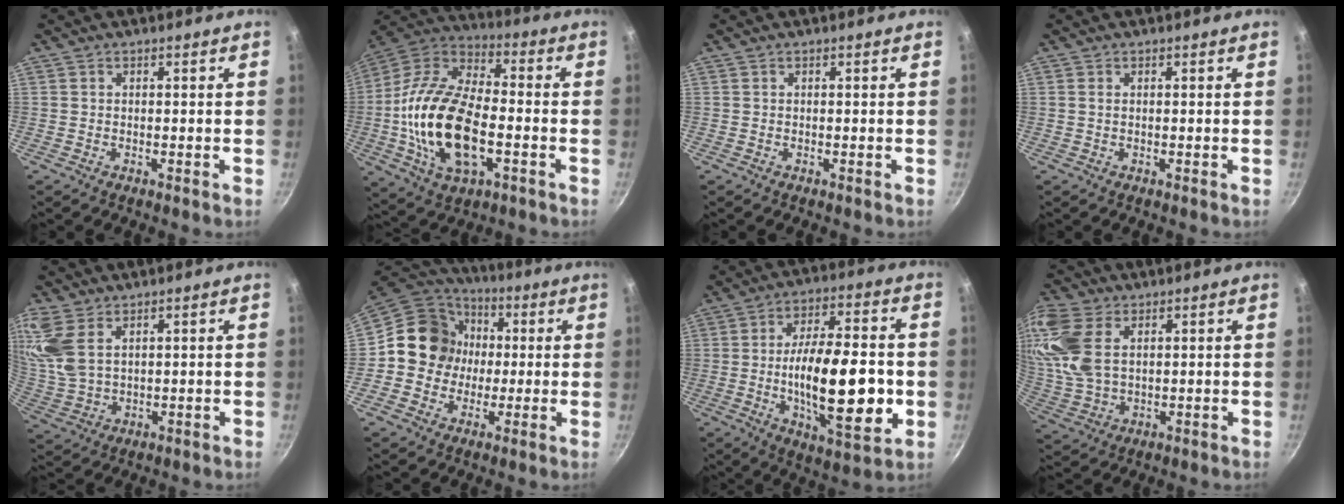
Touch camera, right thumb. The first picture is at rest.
{"total": 22.3, "force": [-4.0, 11.9, 18.4], "torque": [-0.346, 0.029, -0.082]}
{"total": 0.0}
{"total": 0.6, "force": [0.2, 0.3, 0.5], "torque": [-0.010, 0.000, 0.003]}
{"total": 11.4, "force": [5.7, 6.5, 7.5], "torque": [-0.163, -0.011, 0.126]}
{"total": 14.1, "force": [0.6, 12.9, 5.8], "torque": [-0.061, 0.027, -0.004]}
{"total": 21.3, "force": [-2.9, 8.1, 19.5], "torque": [-0.295, 0.006, -0.044]}
{"total": 13.6, "force": [4.7, 8.5, 9.6], "torque": [-0.202, -0.009, 0.100]}